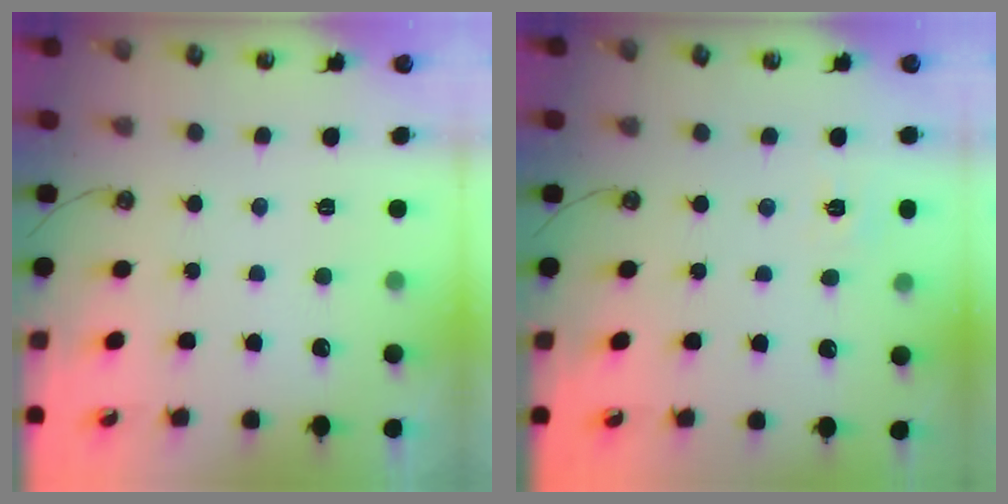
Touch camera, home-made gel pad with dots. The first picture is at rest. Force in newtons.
{"total": 5.1, "press": 5.0, "slide": 0.7}